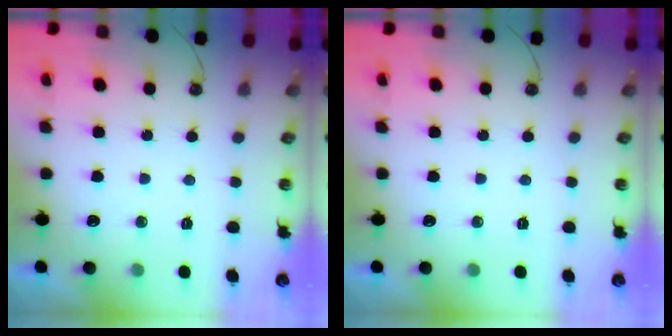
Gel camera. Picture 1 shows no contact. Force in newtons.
{"total": 0.0}